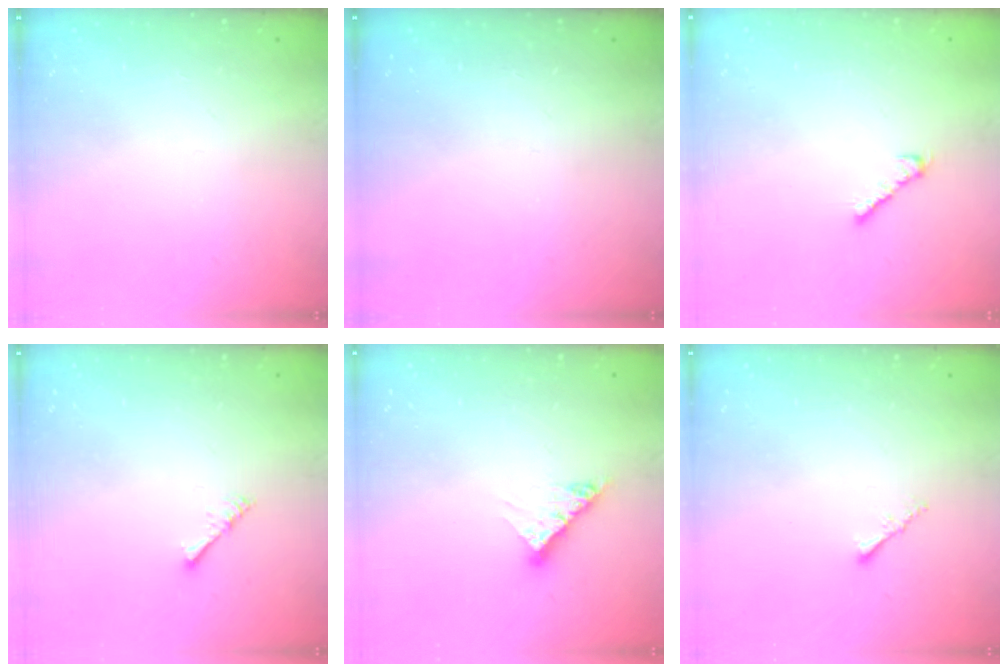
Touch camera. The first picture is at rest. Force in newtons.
{"total": 0.0}
{"total": 4.1, "press": 4.1, "slide": 0.9}
{"total": 2.0, "press": 1.9, "slide": 0.4}
{"total": 7.6, "press": 7.6, "slide": 0.7}
{"total": 1.0, "press": 1.0, "slide": 0.4}